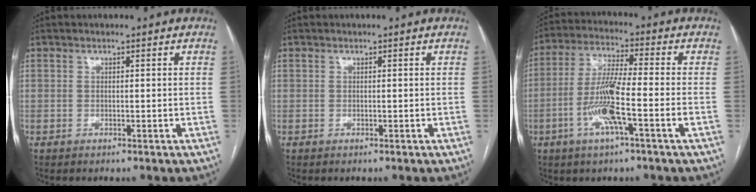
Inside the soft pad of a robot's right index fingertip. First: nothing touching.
{"total": 0.0}
{"total": 10.3, "force": [-3.2, 0.1, 9.8], "torque": [-0.195, -0.001, -0.067]}